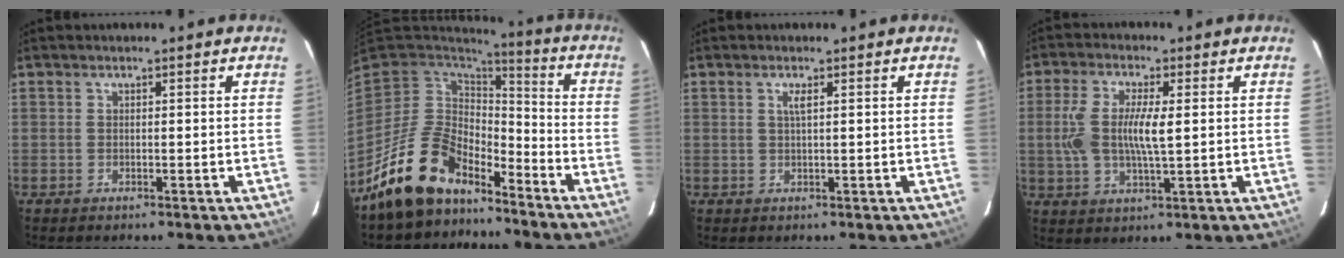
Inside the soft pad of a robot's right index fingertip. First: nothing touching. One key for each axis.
{"total": 14.8, "fx": -11.4, "fy": 7.0, "fz": 6.4, "tx": -0.146, "ty": 0.006, "tz": -0.199}
{"total": 1.3, "fx": 0.5, "fy": 0.0, "fz": 1.2, "tx": -0.024, "ty": 0.001, "tz": 0.009}
{"total": 8.9, "fx": 0.6, "fy": 2.6, "fz": 8.5, "tx": -0.172, "ty": 0.000, "tz": 0.012}